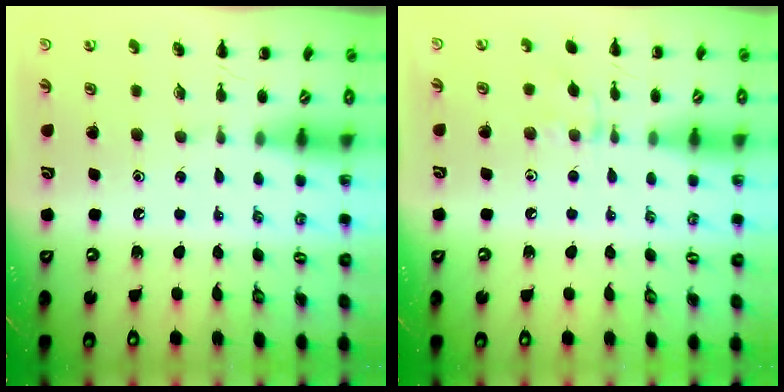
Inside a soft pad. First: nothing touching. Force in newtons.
{"total": 6.3, "press": 6.0, "slide": 1.8}